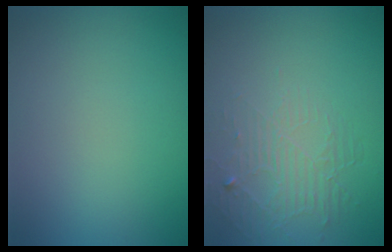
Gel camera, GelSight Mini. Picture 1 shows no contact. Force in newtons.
{"total": 2.0, "press": 1.1, "slide": 1.7}